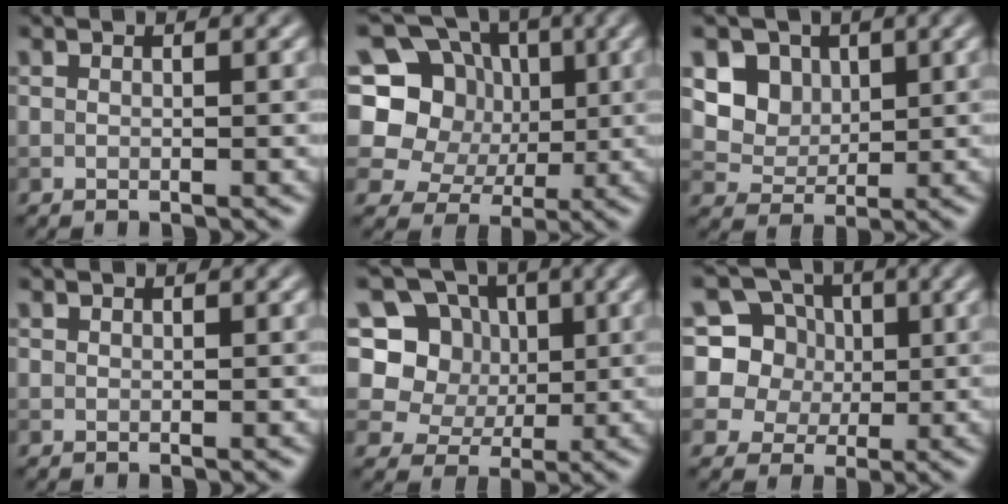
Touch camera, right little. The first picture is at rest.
{"total": 10.9, "force": [1.8, 9.6, 4.7], "torque": [-0.106, 0.041, -0.003]}
{"total": 5.1, "force": [2.3, 4.0, 2.0], "torque": [-0.050, -0.018, 0.053]}
{"total": 0.0}
{"total": 8.4, "force": [2.4, 7.4, 3.1], "torque": [-0.059, 0.013, 0.028]}
{"total": 9.0, "force": [3.2, 7.8, 3.3], "torque": [-0.078, 0.031, 0.040]}